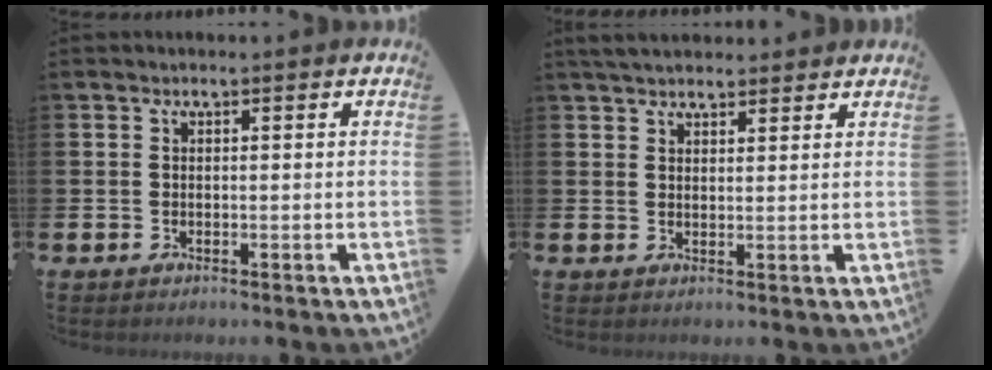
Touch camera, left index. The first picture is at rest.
{"total": 3.7, "force": [3.5, 1.0, 0.8], "torque": [-0.020, -0.009, 0.065]}